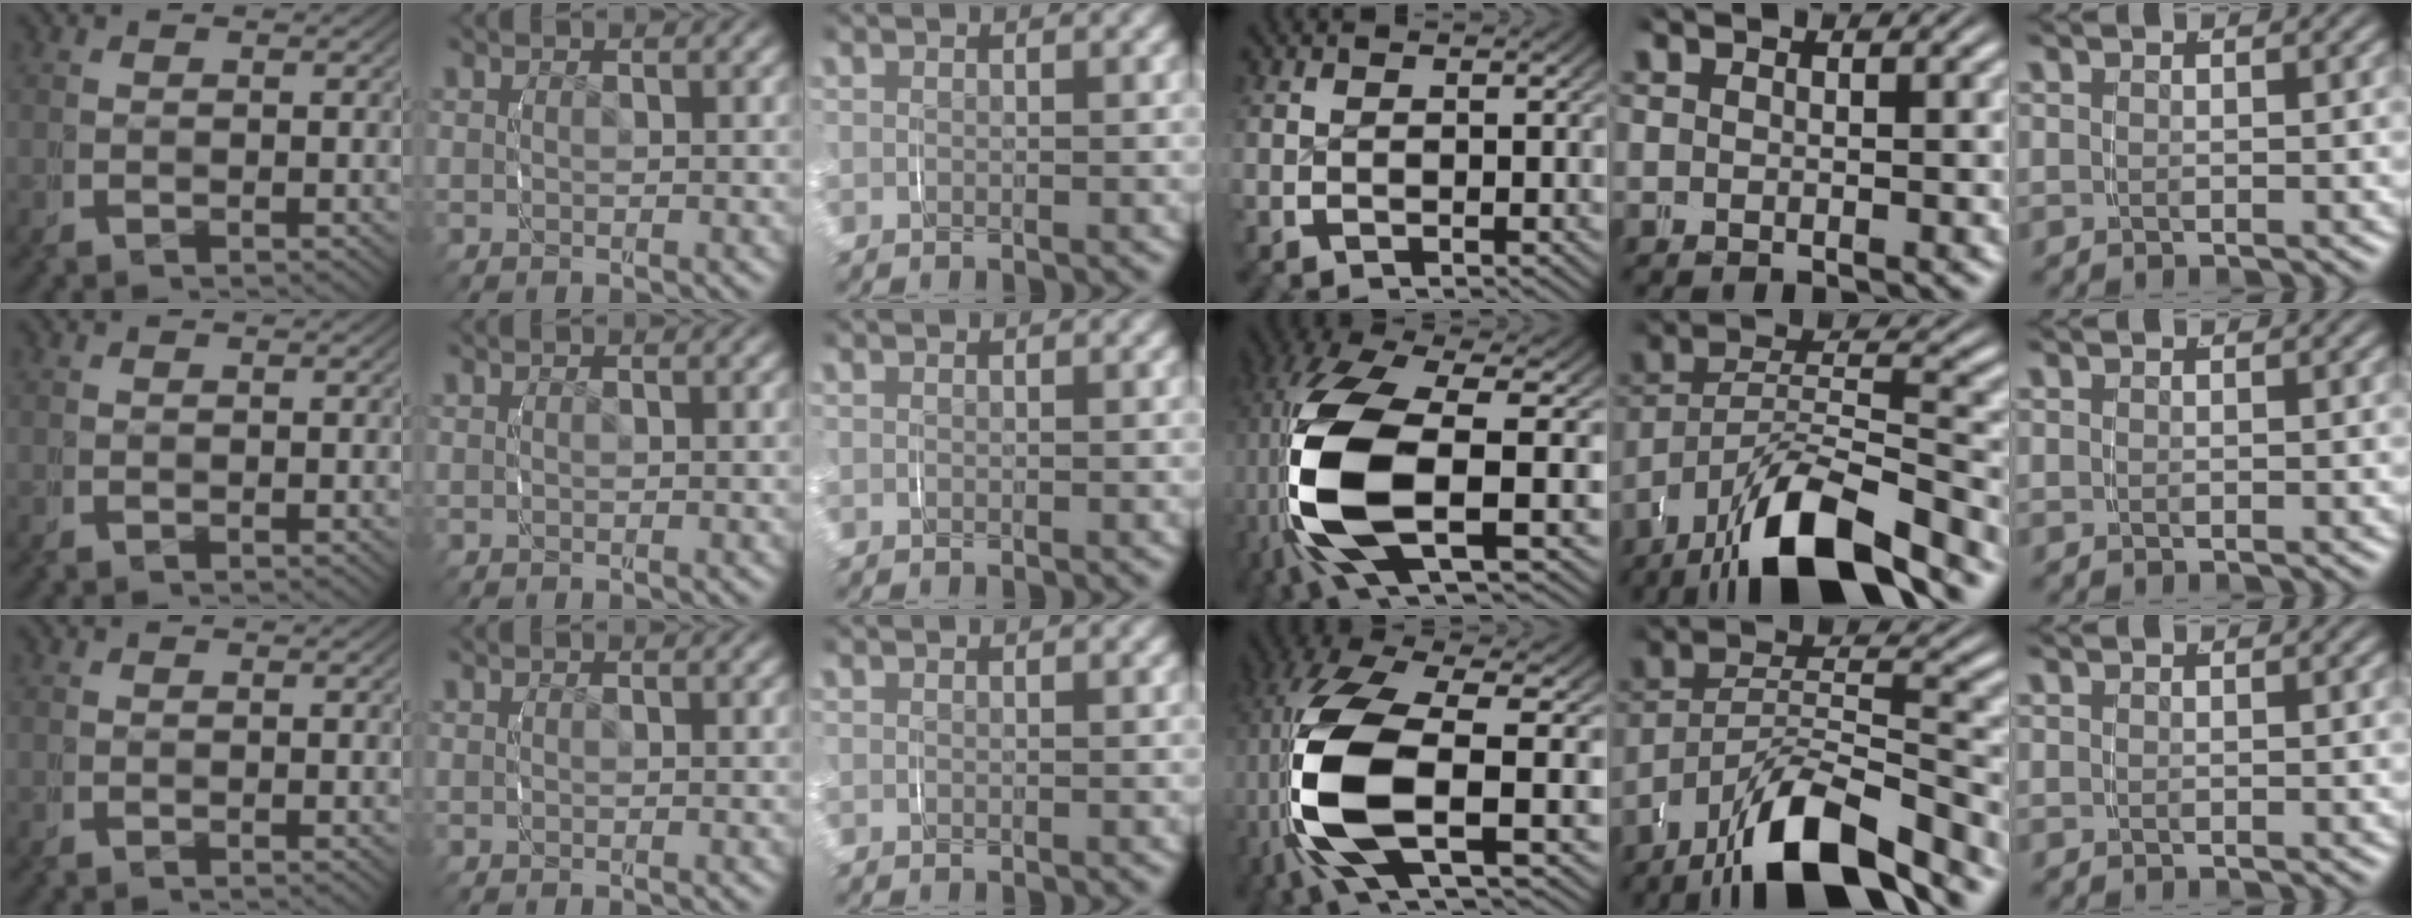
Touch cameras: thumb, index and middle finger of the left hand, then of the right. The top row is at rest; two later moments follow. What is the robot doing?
{"motion": "grasp_and_lifting", "object": "fork"}